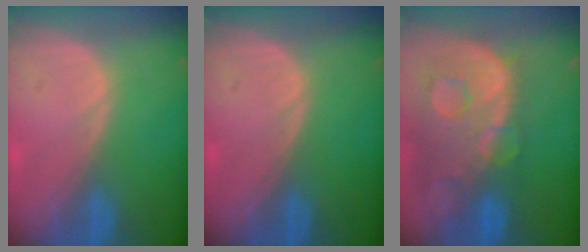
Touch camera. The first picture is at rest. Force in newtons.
{"total": 0.0}
{"total": 13.7, "press": 11.1, "slide": 8.0}